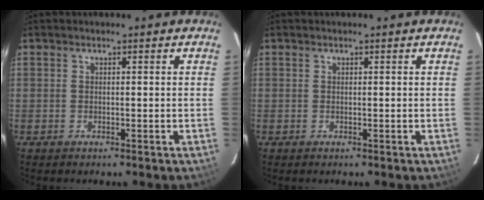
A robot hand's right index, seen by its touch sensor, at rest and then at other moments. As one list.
[{"total": 0.0}]